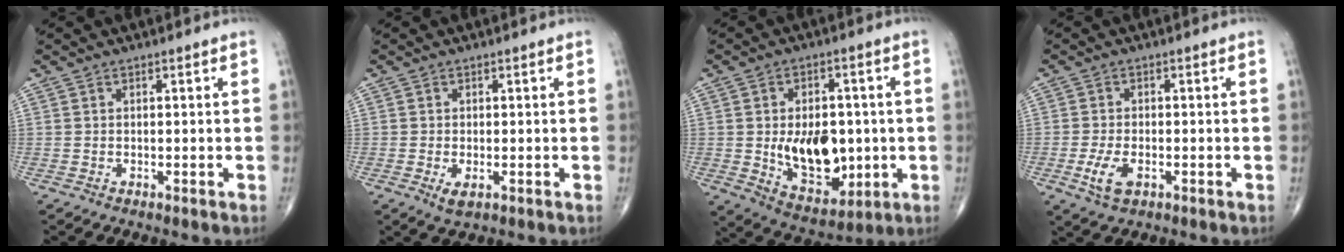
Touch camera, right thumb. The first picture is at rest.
{"total": 2.2, "force": [-0.6, 1.0, 1.9], "torque": [-0.037, -0.004, -0.009]}
{"total": 14.9, "force": [-1.1, 9.4, 11.4], "torque": [-0.133, -0.003, 0.004]}
{"total": 4.7, "force": [-1.6, 2.4, 3.7], "torque": [-0.079, 0.000, -0.027]}